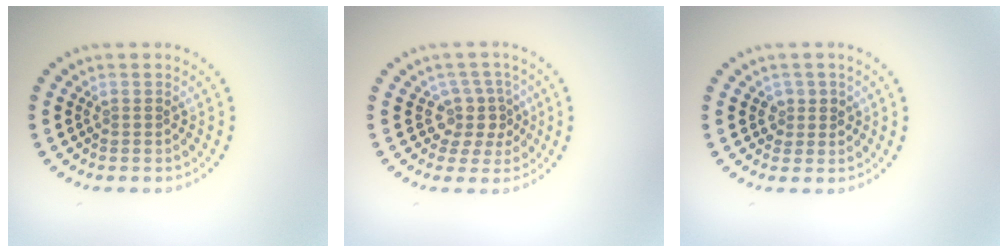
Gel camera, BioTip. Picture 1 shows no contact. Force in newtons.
{"total": 2.9, "press": 2.2, "slide": 1.9}
{"total": 1.4, "press": 1.2, "slide": 0.6}